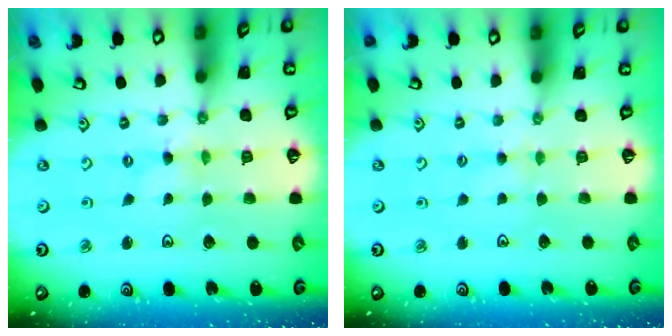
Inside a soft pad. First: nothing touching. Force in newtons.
{"total": 1.5, "press": 1.5, "slide": 0.3}